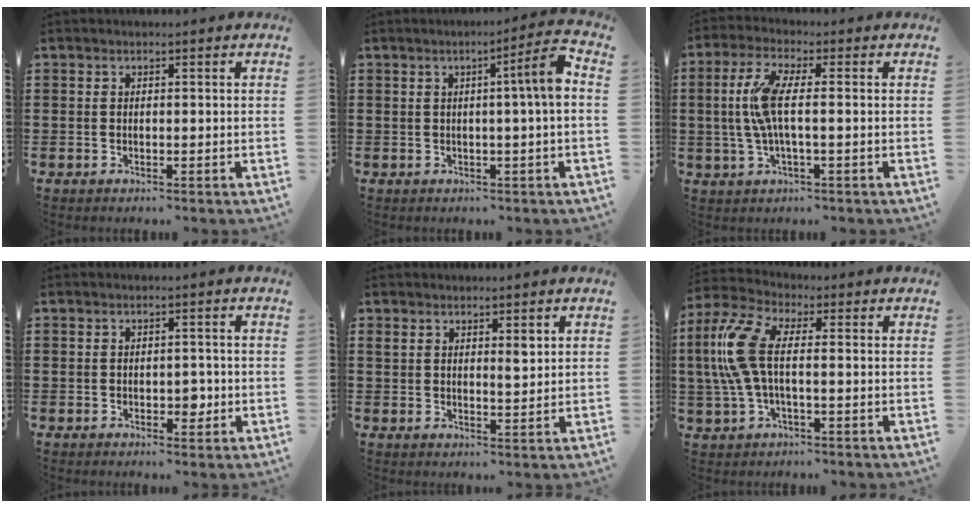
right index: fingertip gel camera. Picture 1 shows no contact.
{"total": 5.9, "force": [0.5, -0.1, 5.9], "torque": [-0.084, -0.012, -0.003]}
{"total": 7.3, "force": [0.0, 1.8, 7.1], "torque": [-0.173, -0.013, -0.014]}
{"total": 2.4, "force": [-0.5, 1.4, 1.9], "torque": [-0.028, -0.002, -0.010]}
{"total": 2.8, "force": [1.7, 1.2, 1.9], "torque": [-0.032, 0.003, 0.028]}
{"total": 10.0, "force": [0.1, 4.2, 9.1], "torque": [-0.226, -0.015, -0.009]}